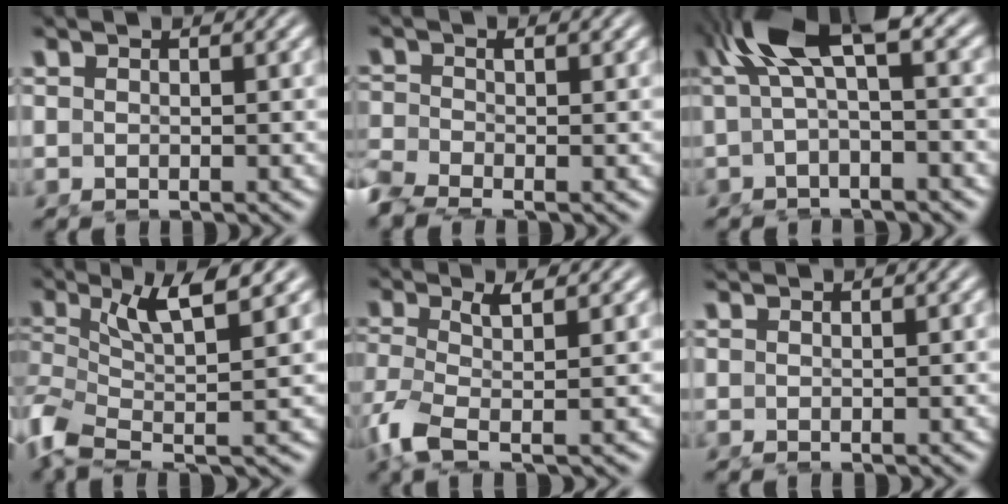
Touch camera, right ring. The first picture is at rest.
{"total": 2.8, "force": [-1.9, 1.6, 1.3], "torque": [-0.028, -0.012, -0.034]}
{"total": 9.1, "force": [2.7, 4.0, 7.7], "torque": [-0.133, 0.022, 0.030]}
{"total": 5.2, "force": [-0.4, 2.5, 4.5], "torque": [-0.113, -0.019, -0.004]}
{"total": 3.6, "force": [-1.3, 1.4, 3.0], "torque": [-0.090, -0.021, -0.016]}
{"total": 0.9, "force": [0.7, -0.5, -0.1], "torque": [0.007, 0.003, 0.016]}